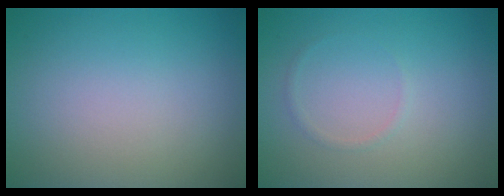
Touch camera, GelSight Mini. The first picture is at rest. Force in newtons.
{"total": 0.7, "press": 0.7, "slide": 0.0}